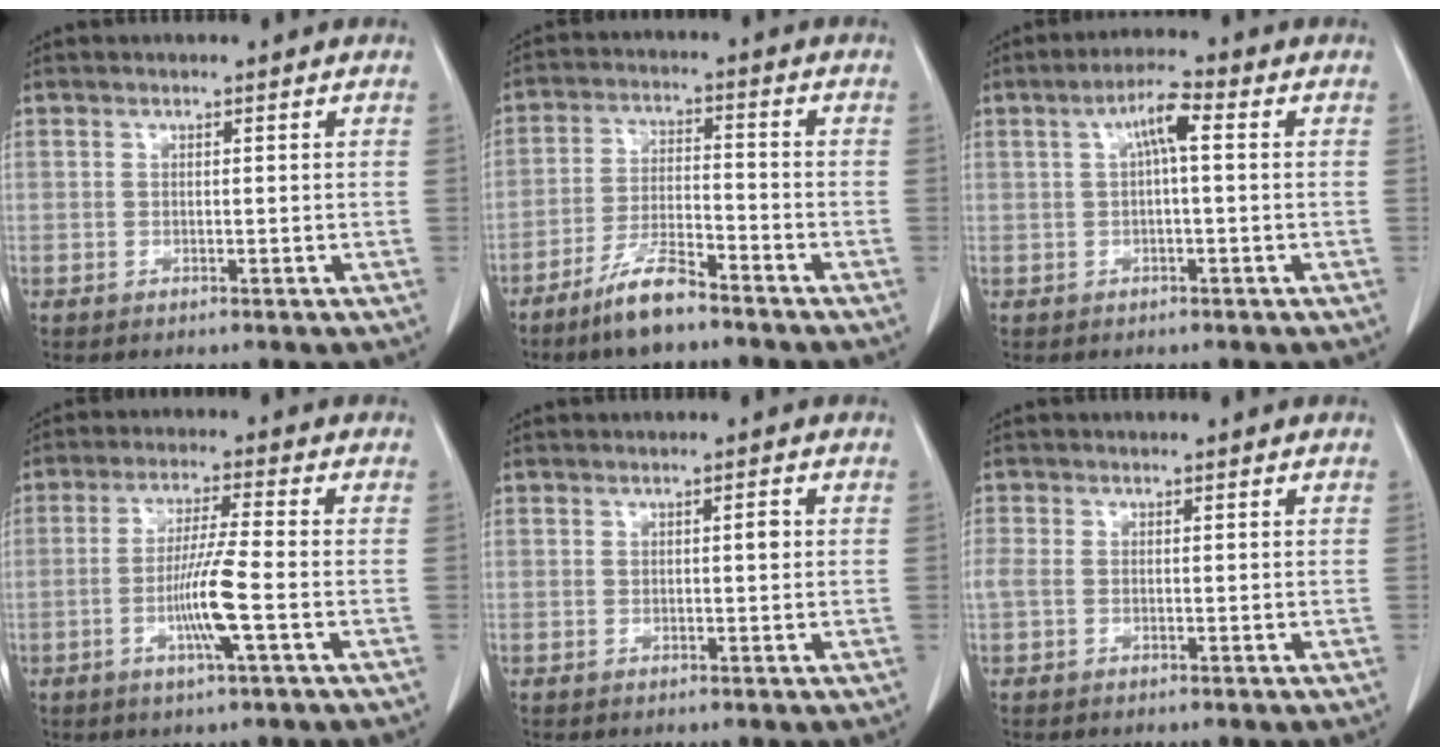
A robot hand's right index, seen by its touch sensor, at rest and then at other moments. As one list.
[{"total": 7.7, "force": [-5.9, 1.3, 4.7], "torque": [-0.099, -0.012, -0.111]}, {"total": 4.4, "force": [0.8, 0.6, 4.3], "torque": [-0.079, 0.014, 0.012]}, {"total": 7.6, "force": [-2.2, -0.7, 7.2], "torque": [-0.137, -0.009, -0.045]}, {"total": 1.3, "force": [0.3, 0.4, 1.2], "torque": [-0.020, 0.002, 0.005]}, {"total": 2.1, "force": [-0.2, 1.4, 1.6], "torque": [-0.055, 0.011, -0.002]}]